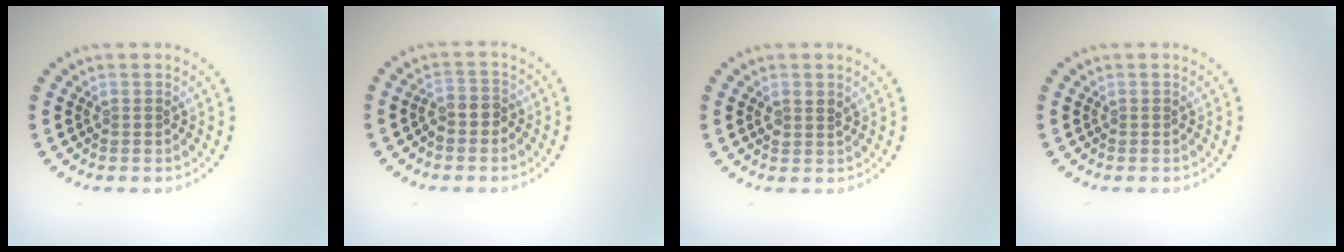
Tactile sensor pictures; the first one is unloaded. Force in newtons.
{"total": 1.9, "press": 1.6, "slide": 0.9}
{"total": 1.2, "press": 1.1, "slide": 0.5}
{"total": 0.0}